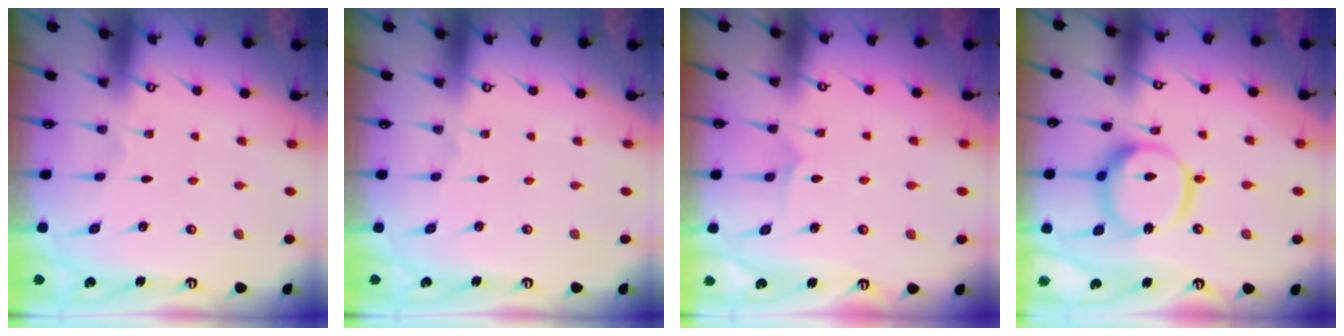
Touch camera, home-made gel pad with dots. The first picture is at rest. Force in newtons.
{"total": 0.0}
{"total": 5.3, "press": 5.3, "slide": 0.1}
{"total": 18.3, "press": 18.2, "slide": 2.0}